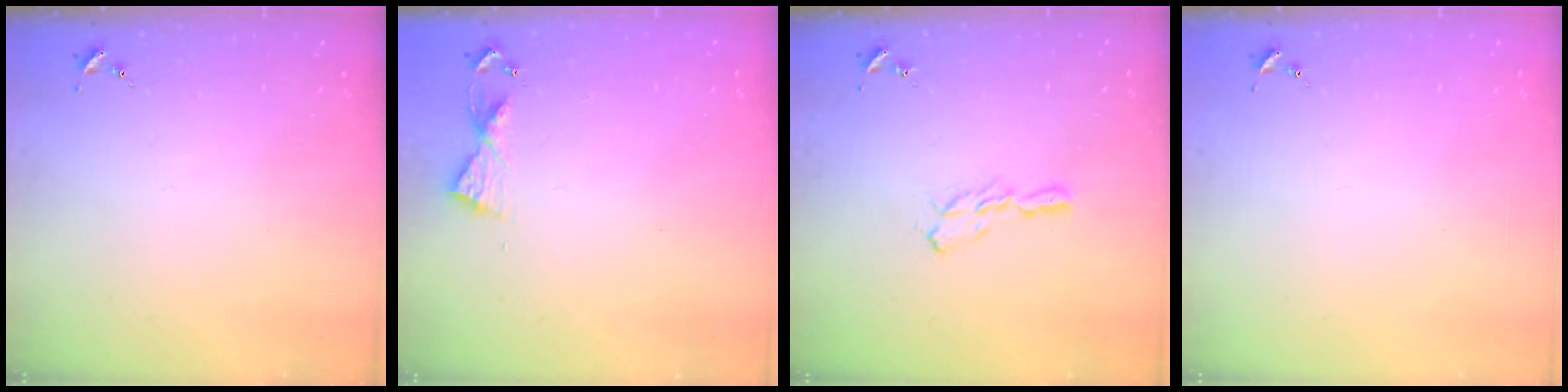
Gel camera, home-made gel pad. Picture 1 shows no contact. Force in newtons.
{"total": 5.5, "press": 5.4, "slide": 0.6}
{"total": 5.7, "press": 5.7, "slide": 0.4}
{"total": 0.0}